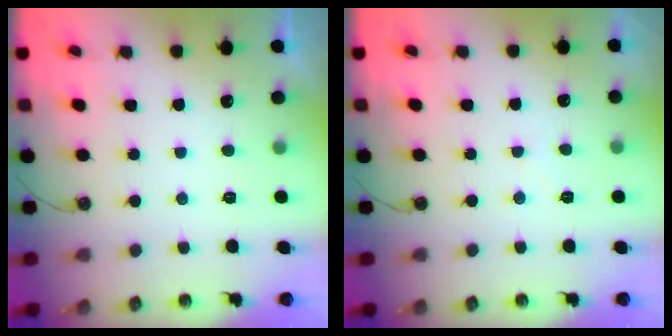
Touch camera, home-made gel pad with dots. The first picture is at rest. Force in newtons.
{"total": 3.6, "press": 3.5, "slide": 0.6}